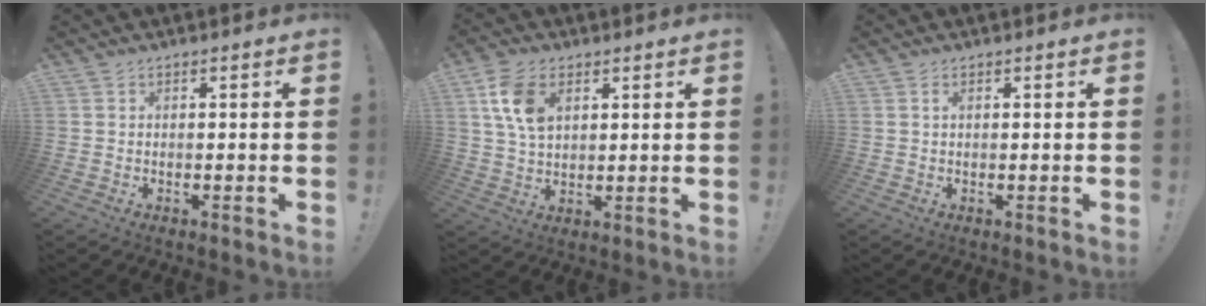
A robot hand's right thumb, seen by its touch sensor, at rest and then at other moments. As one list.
[{"total": 10.2, "force": [4.2, 6.4, 6.8], "torque": [-0.129, -0.007, 0.080]}, {"total": 0.8, "force": [0.3, 0.3, 0.7], "torque": [-0.017, 0.003, 0.006]}]